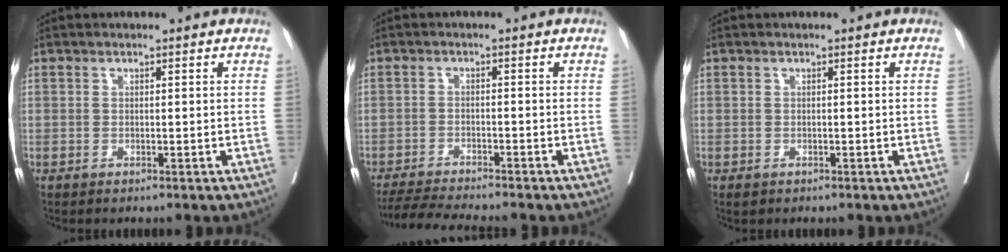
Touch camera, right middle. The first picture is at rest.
{"total": 7.1, "force": [-6.7, -0.6, 2.5], "torque": [-0.040, -0.018, -0.111]}
{"total": 0.6, "force": [-0.3, 0.5, 0.2], "torque": [-0.009, 0.000, 0.000]}